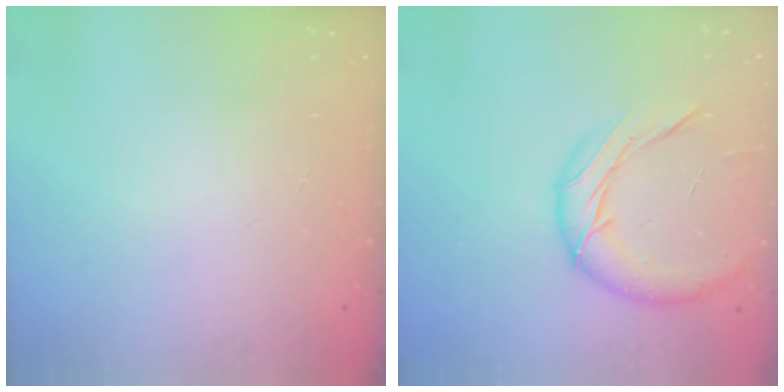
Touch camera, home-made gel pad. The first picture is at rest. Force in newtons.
{"total": 13.1, "press": 13.0, "slide": 1.8}